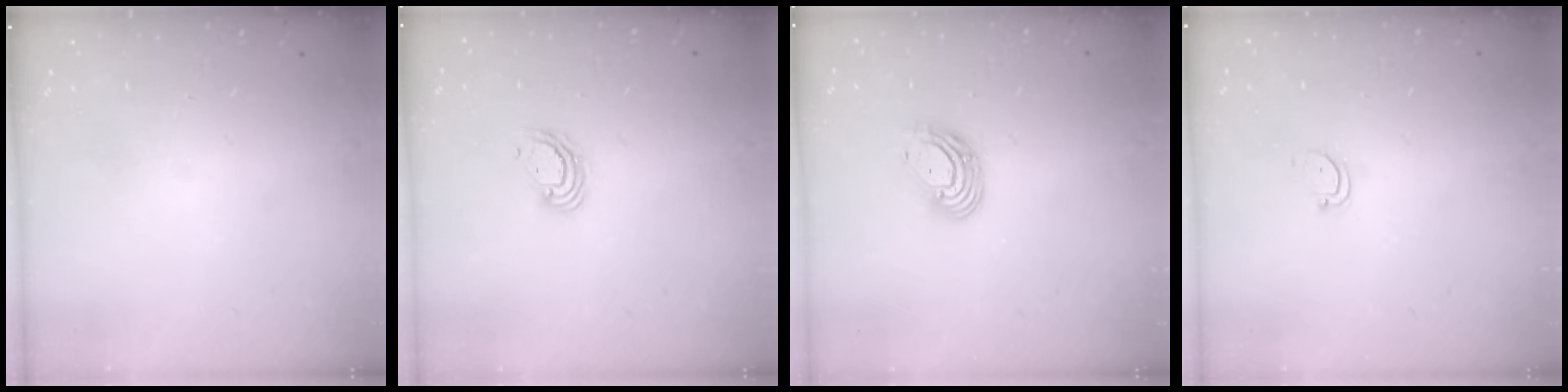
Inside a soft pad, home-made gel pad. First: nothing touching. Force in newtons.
{"total": 4.5, "press": 4.5, "slide": 0.1}
{"total": 10.7, "press": 10.5, "slide": 2.2}
{"total": 2.9, "press": 2.9, "slide": 0.2}